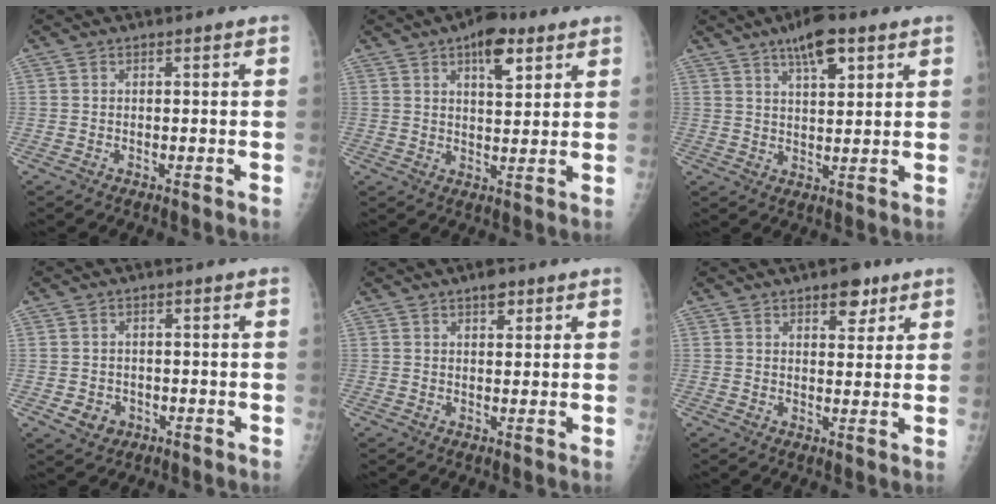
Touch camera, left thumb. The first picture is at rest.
{"total": 7.7, "force": [4.1, 3.4, 5.6], "torque": [-0.062, -0.017, 0.058]}
{"total": 7.9, "force": [4.6, 2.6, 5.9], "torque": [-0.082, -0.019, 0.074]}
{"total": 3.4, "force": [-1.2, 2.9, 1.1], "torque": [-0.005, 0.004, -0.009]}
{"total": 2.5, "force": [1.6, 1.2, 1.5], "torque": [-0.011, -0.007, 0.024]}
{"total": 4.8, "force": [2.9, 2.4, 2.9], "torque": [-0.015, -0.015, 0.038]}